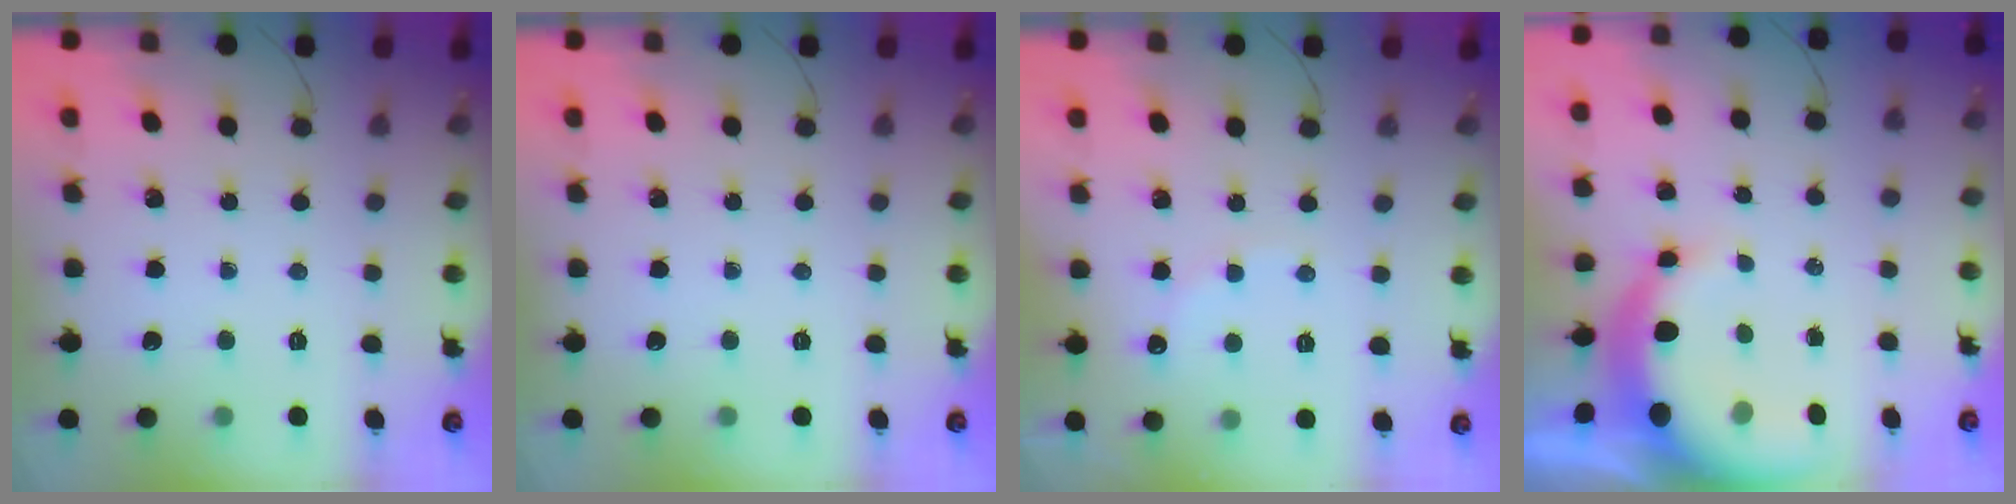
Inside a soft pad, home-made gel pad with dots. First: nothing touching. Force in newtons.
{"total": 0.0}
{"total": 7.4, "press": 7.2, "slide": 1.7}
{"total": 8.9, "press": 8.8, "slide": 1.7}